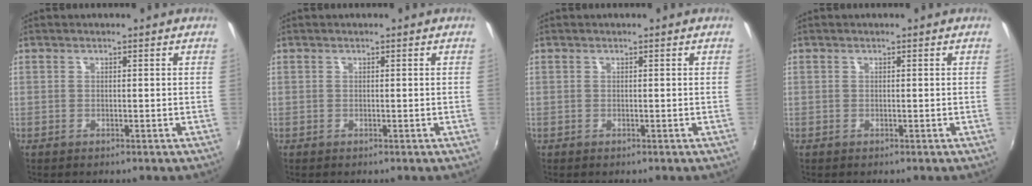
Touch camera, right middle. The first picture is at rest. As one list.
[{"total": 0.0}, {"total": 0.0}, {"total": 0.0}]